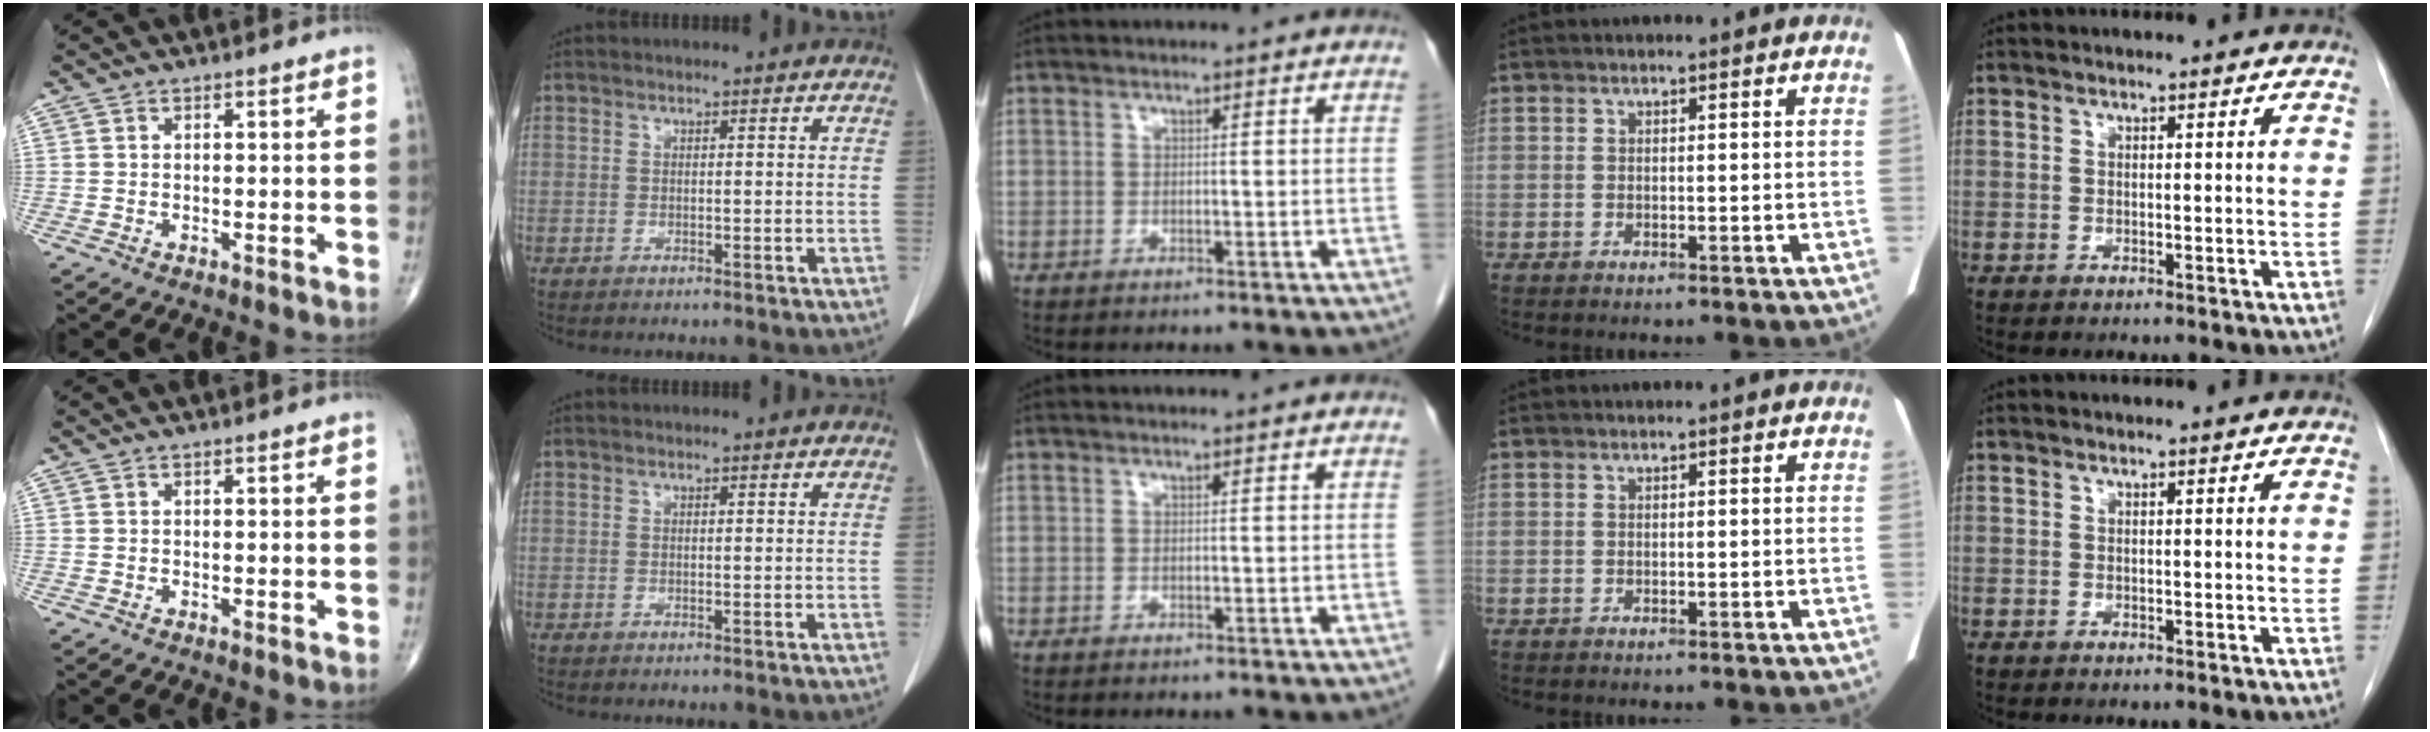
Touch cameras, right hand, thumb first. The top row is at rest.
{}